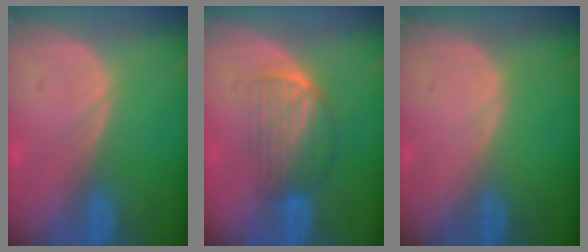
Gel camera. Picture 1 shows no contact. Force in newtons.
{"total": 6.9, "press": 5.8, "slide": 3.7}
{"total": 0.0}